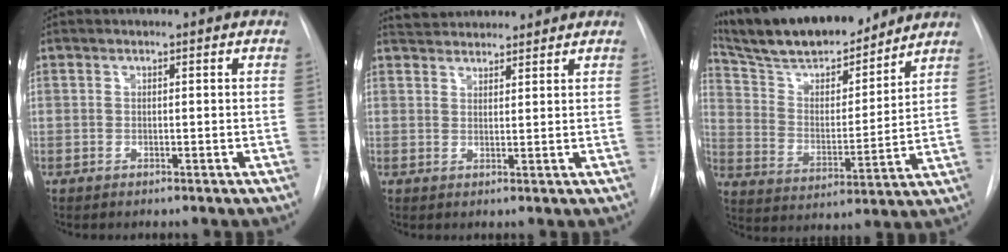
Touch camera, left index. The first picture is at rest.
{"total": 6.1, "force": [5.9, 1.3, 1.1], "torque": [-0.018, 0.034, 0.092]}
{"total": 19.2, "force": [17.0, 4.1, 7.8], "torque": [-0.138, 0.010, 0.283]}